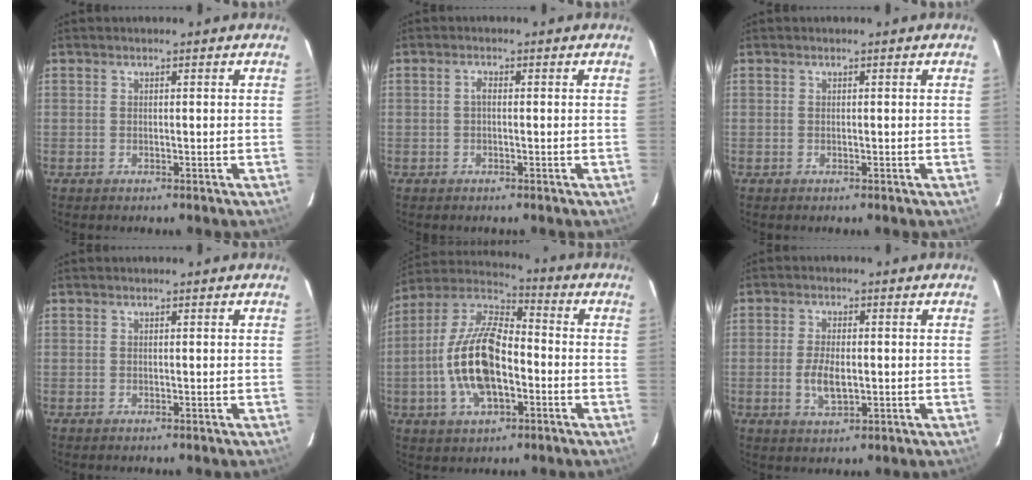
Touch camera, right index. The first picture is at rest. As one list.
[{"total": 1.0, "force": [-0.1, 0.5, 0.9], "torque": [-0.018, 0.006, -0.004]}, {"total": 0.0}, {"total": 0.0}, {"total": 16.5, "force": [-3.7, 7.7, 14.1], "torque": [-0.290, 0.004, -0.071]}, {"total": 5.2, "force": [-0.8, 2.3, 4.6], "torque": [-0.093, -0.004, -0.013]}]